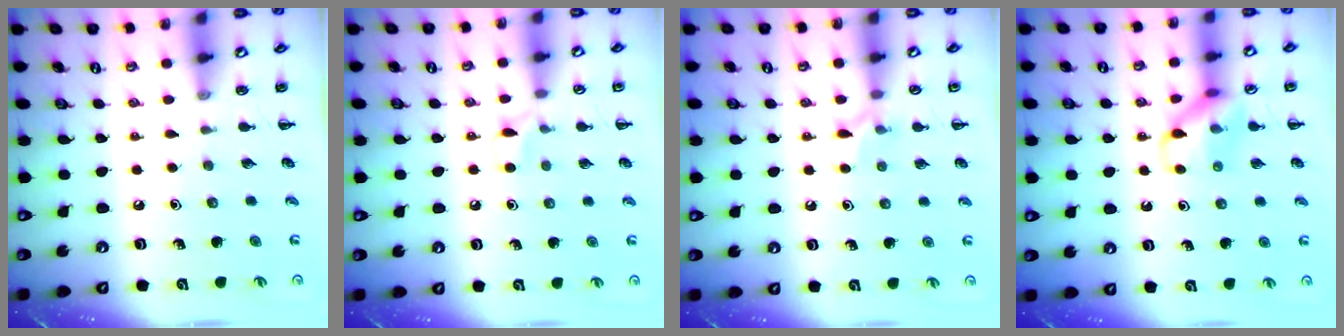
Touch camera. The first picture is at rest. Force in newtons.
{"total": 3.7, "press": 3.5, "slide": 1.2}
{"total": 7.0, "press": 6.6, "slide": 2.2}
{"total": 11.0, "press": 11.0, "slide": 0.3}